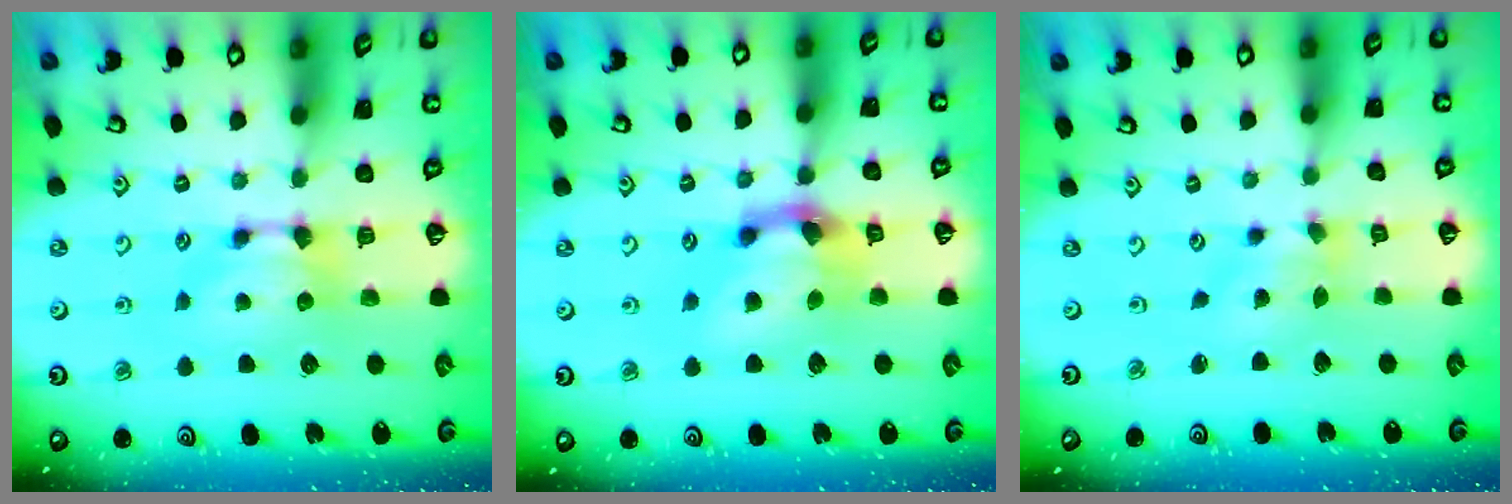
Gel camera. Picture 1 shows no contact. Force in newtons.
{"total": 5.8, "press": 5.2, "slide": 2.5}
{"total": 1.2, "press": 0.3, "slide": 1.2}